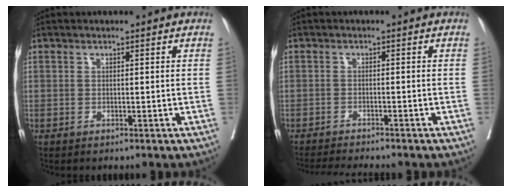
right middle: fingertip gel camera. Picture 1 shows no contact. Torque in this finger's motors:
{"motor_torque": [0.04, -0.05, 0.00, 0.03]}